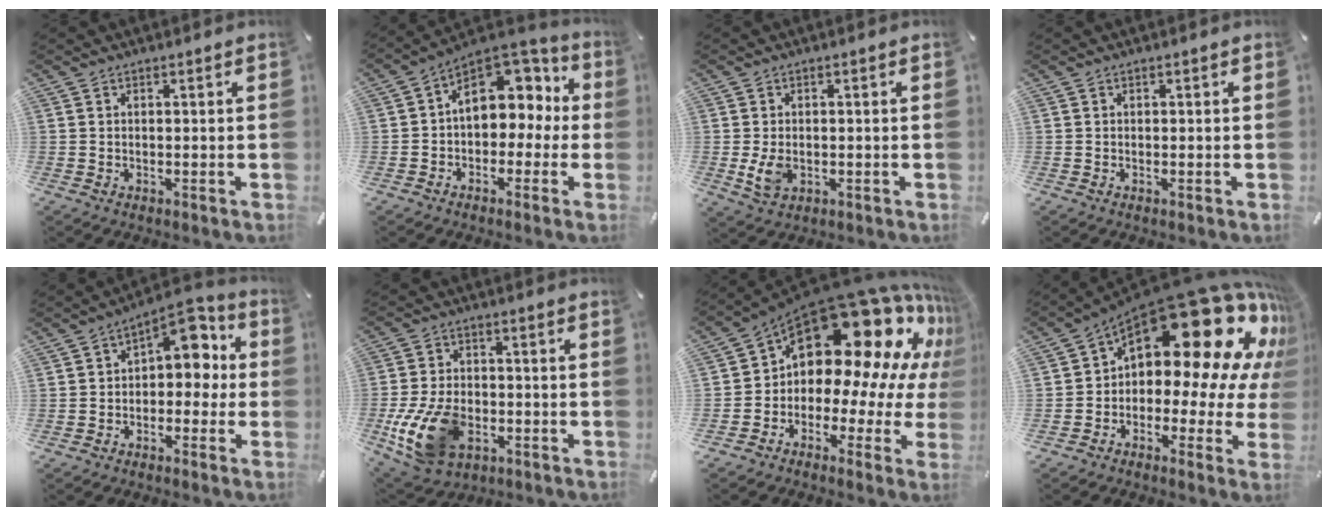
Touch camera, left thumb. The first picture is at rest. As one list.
[{"total": 11.2, "force": [3.3, 8.5, 6.5], "torque": [-0.081, -0.027, 0.063]}, {"total": 5.0, "force": [-0.9, 3.4, 3.5], "torque": [-0.077, -0.007, -0.020]}, {"total": 0.0}, {"total": 8.7, "force": [3.4, 5.7, 5.6], "torque": [-0.070, -0.029, 0.054]}, {"total": 15.1, "force": [-4.9, 10.1, 10.1], "torque": [-0.205, 0.018, -0.081]}, {"total": 21.6, "force": [11.7, 12.2, 13.5], "torque": [-0.218, -0.104, 0.210]}, {"total": 25.5, "force": [12.0, 11.8, 19.1], "torque": [-0.292, -0.101, 0.209]}]